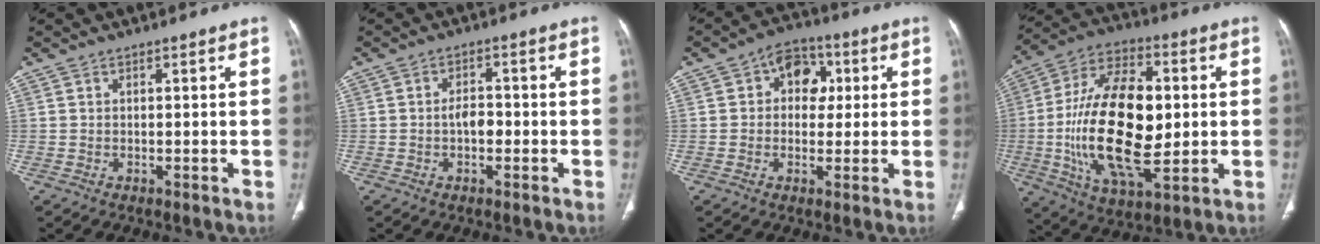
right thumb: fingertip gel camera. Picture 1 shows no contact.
{"total": 3.4, "force": [-0.8, 2.0, 2.6], "torque": [-0.037, 0.013, -0.016]}
{"total": 8.2, "force": [1.8, 6.2, 5.0], "torque": [-0.022, 0.014, 0.018]}
{"total": 24.4, "force": [-0.5, 12.3, 21.0], "torque": [-0.378, 0.002, -0.004]}